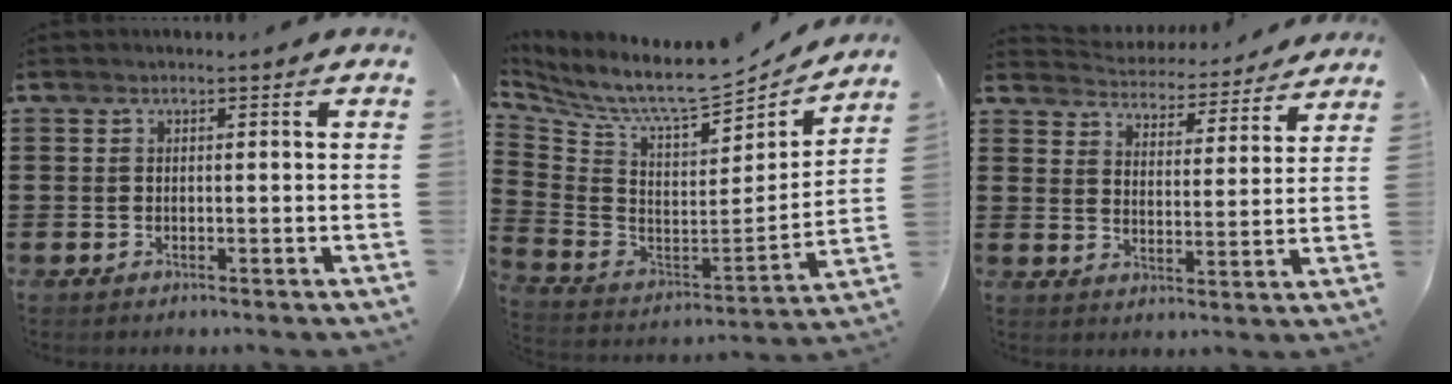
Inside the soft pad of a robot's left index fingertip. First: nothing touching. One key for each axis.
{"total": 8.7, "fx": 7.4, "fy": 1.5, "fz": 4.3, "tx": -0.116, "ty": -0.063, "tz": 0.123}
{"total": 4.6, "fx": 4.6, "fy": -0.1, "fz": -0.3, "tx": -0.023, "ty": -0.041, "tz": 0.075}